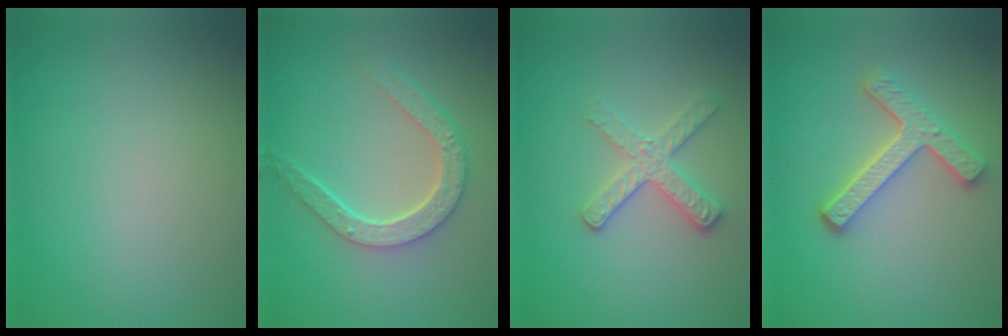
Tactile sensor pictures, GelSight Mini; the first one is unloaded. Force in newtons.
{"total": 4.4, "press": 3.4, "slide": 2.7}
{"total": 2.7, "press": 2.6, "slide": 0.9}
{"total": 4.5, "press": 3.4, "slide": 2.9}